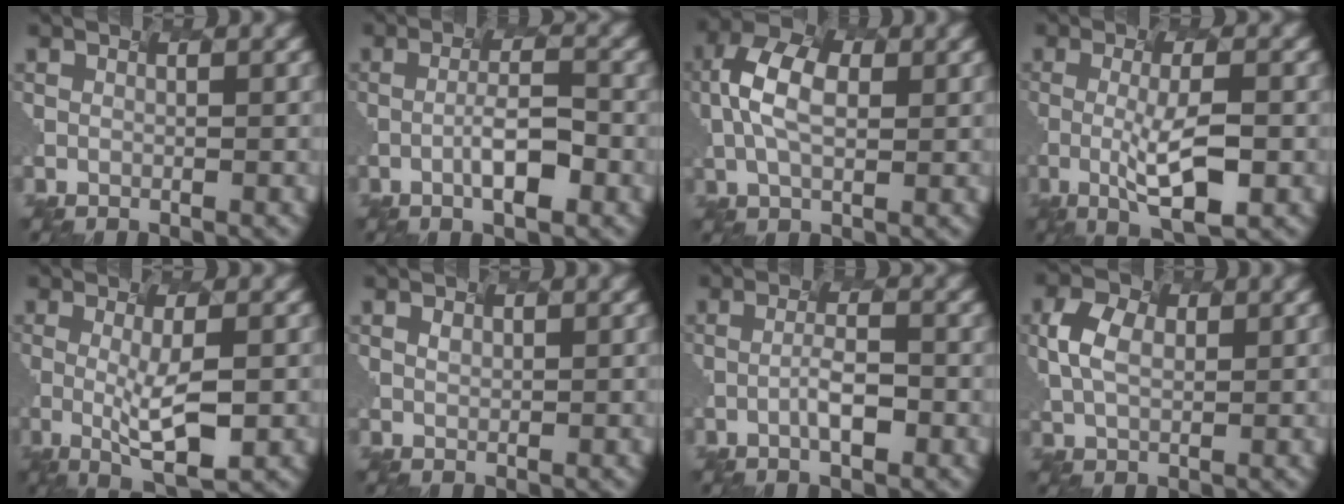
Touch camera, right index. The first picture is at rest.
{"total": 2.7, "force": [-1.7, -0.1, 2.1], "torque": [-0.063, -0.007, -0.001]}
{"total": 4.0, "force": [-0.6, 2.2, 3.2], "torque": [-0.096, 0.001, 0.014]}
{"total": 4.5, "force": [-1.7, 0.6, 4.1], "torque": [-0.087, -0.016, 0.003]}
{"total": 3.9, "force": [-1.4, 0.5, 3.6], "torque": [-0.077, -0.014, 0.009]}
{"total": 1.4, "force": [-0.2, -0.9, -1.1], "torque": [-0.008, -0.006, 0.028]}
{"total": 1.9, "force": [-1.5, -0.4, 1.2], "torque": [-0.050, -0.009, 0.003]}
{"total": 1.9, "force": [-0.2, 1.5, 1.2], "torque": [-0.057, -0.005, 0.028]}